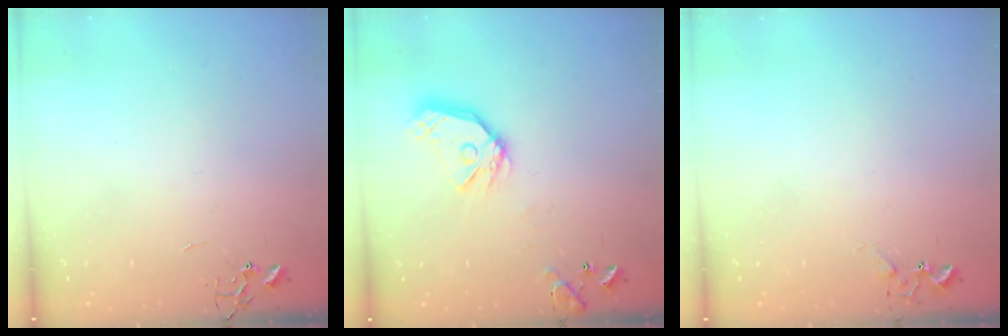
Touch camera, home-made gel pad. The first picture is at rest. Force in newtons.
{"total": 15.3, "press": 15.1, "slide": 2.1}
{"total": 5.2, "press": 5.2, "slide": 0.6}